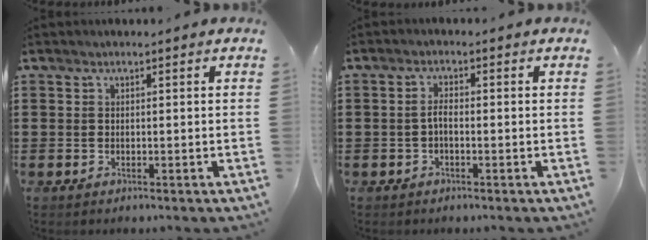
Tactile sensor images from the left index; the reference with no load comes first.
{"total": 2.0, "force": [-0.6, 0.7, 1.8], "torque": [-0.041, 0.001, -0.015]}